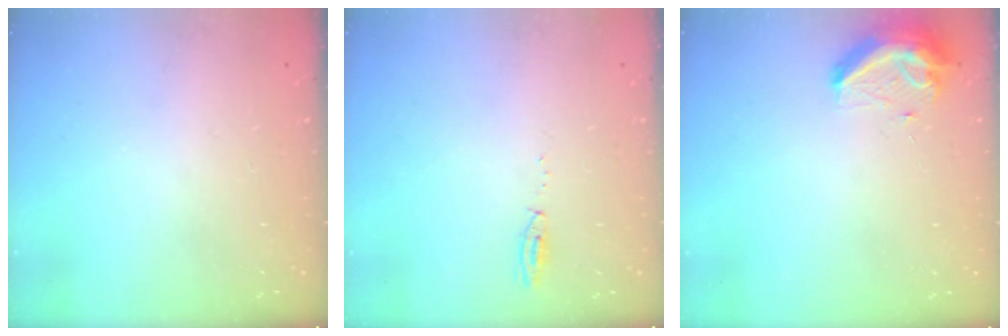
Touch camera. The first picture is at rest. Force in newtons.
{"total": 3.4, "press": 3.3, "slide": 0.8}
{"total": 9.2, "press": 9.2, "slide": 0.3}